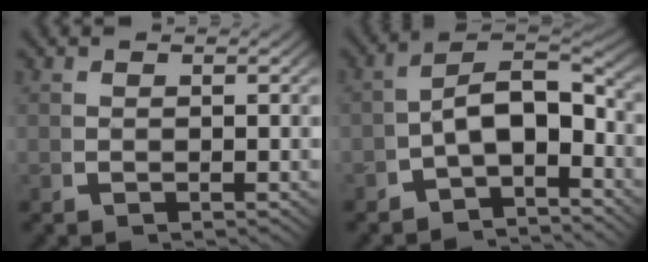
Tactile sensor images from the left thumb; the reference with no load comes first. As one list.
[{"total": 8.7, "force": [-1.6, 5.8, 6.4], "torque": [-0.099, -0.022, -0.026]}]